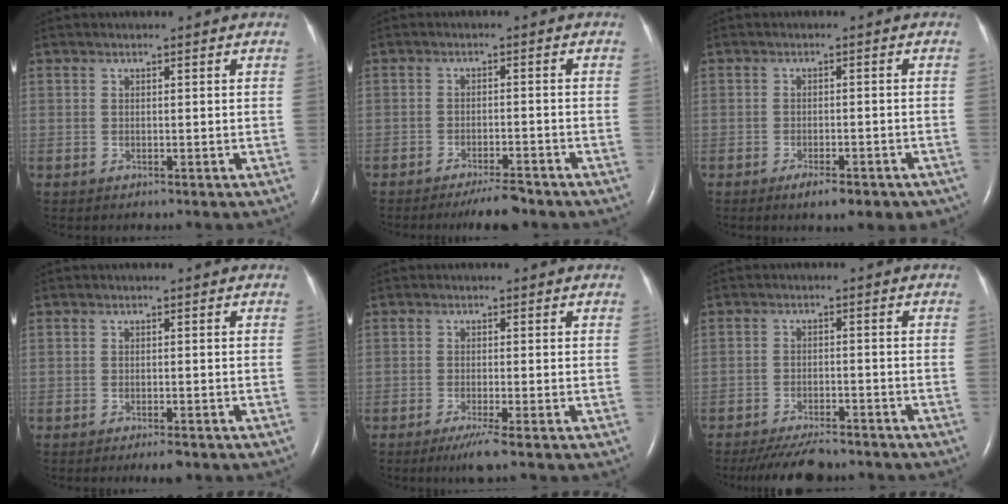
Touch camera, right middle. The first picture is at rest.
{"total": 4.5, "force": [-3.8, 0.6, 2.2], "torque": [-0.036, -0.006, -0.064]}
{"total": 6.2, "force": [-4.4, 1.9, 3.9], "torque": [-0.042, -0.004, -0.054]}
{"total": 2.2, "force": [-1.6, 0.4, 1.5], "torque": [-0.024, -0.004, -0.022]}
{"total": 3.2, "force": [-2.0, -0.5, 2.4], "torque": [-0.049, -0.014, -0.038]}
{"total": 8.2, "force": [-7.4, 1.6, 3.2], "torque": [-0.051, -0.016, -0.115]}